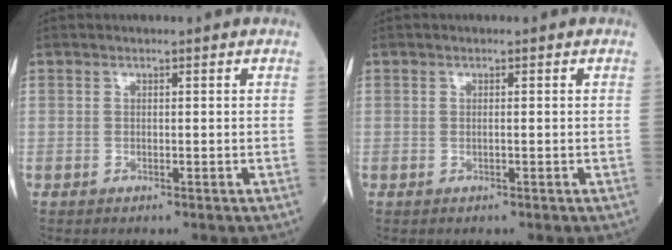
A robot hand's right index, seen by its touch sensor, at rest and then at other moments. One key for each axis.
{"total": 0.0}